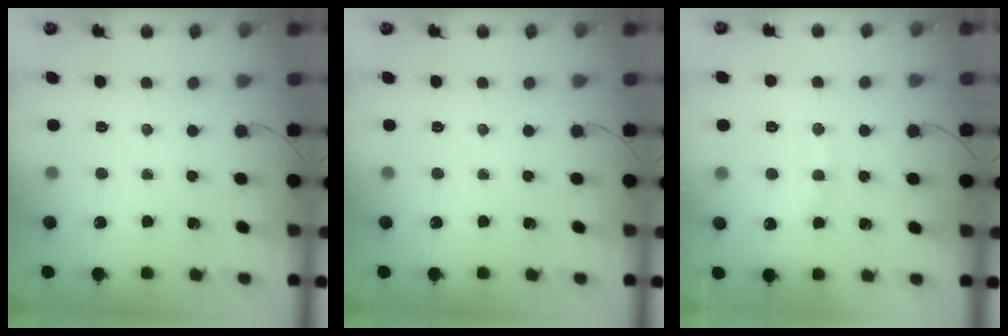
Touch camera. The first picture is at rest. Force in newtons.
{"total": 0.0}
{"total": 12.1, "press": 12.1, "slide": 0.9}